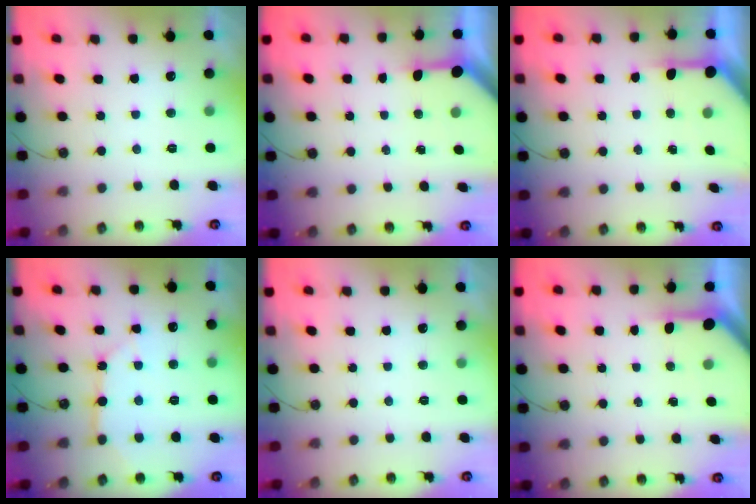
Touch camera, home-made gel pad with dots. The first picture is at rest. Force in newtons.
{"total": 3.5, "press": 3.5, "slide": 0.4}
{"total": 5.7, "press": 5.7, "slide": 0.4}
{"total": 9.5, "press": 9.5, "slide": 0.9}
{"total": 0.0}
{"total": 4.0, "press": 4.0, "slide": 0.3}